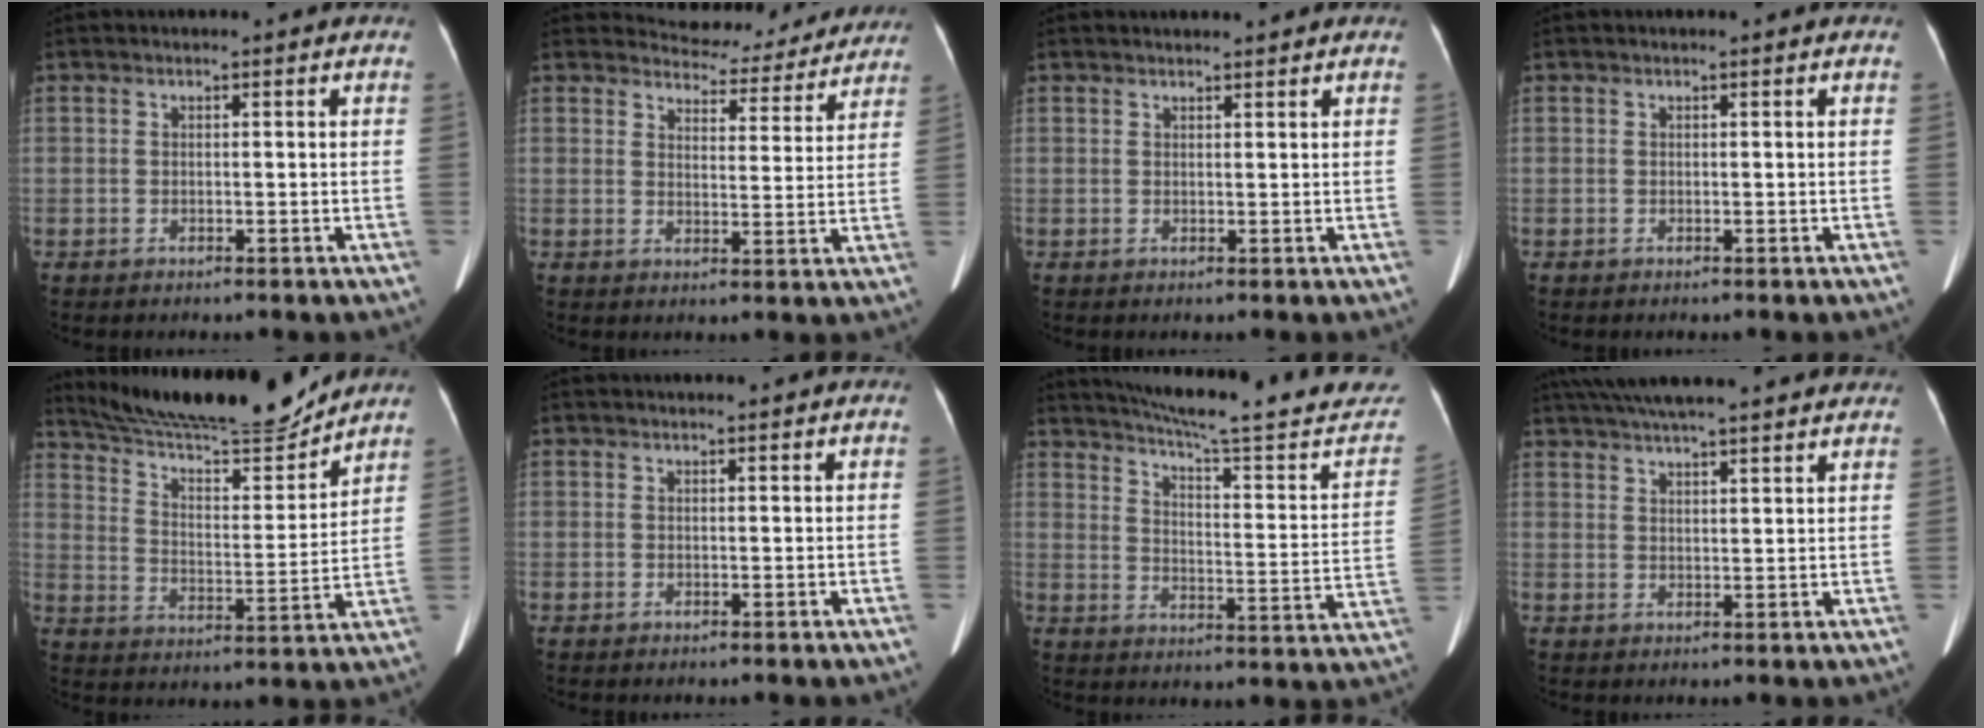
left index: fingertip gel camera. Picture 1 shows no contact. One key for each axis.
{"total": 11.6, "fx": 11.0, "fy": 3.3, "fz": 1.0, "tx": 0.003, "ty": -0.005, "tz": 0.124}
{"total": 2.6, "fx": 2.4, "fy": 0.3, "fz": 0.7, "tx": -0.010, "ty": 0.014, "tz": 0.035}
{"total": 0.0}
{"total": 17.8, "fx": 16.5, "fy": 1.1, "fz": 6.7, "tx": -0.121, "ty": -0.014, "tz": 0.262}
{"total": 1.0, "fx": 0.9, "fy": 0.1, "fz": 0.4, "tx": -0.006, "ty": 0.013, "tz": 0.016}
{"total": 27.4, "fx": 24.8, "fy": 2.0, "fz": 11.5, "tx": -0.164, "ty": -0.081, "tz": 0.308}
{"total": 18.6, "fx": 16.2, "fy": 2.6, "fz": 8.8, "tx": -0.148, "ty": 0.054, "tz": 0.225}